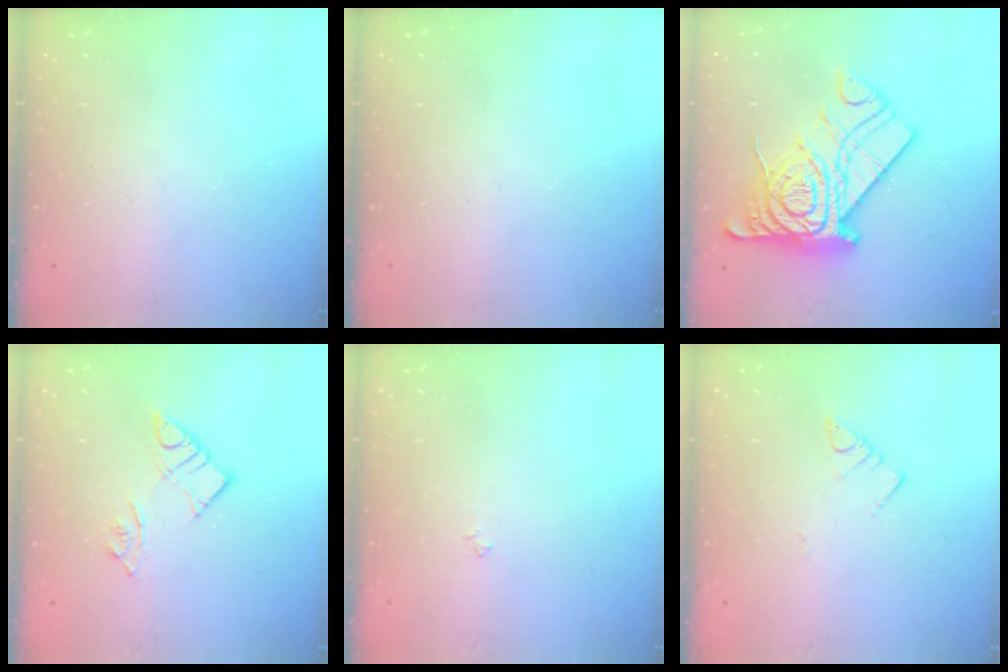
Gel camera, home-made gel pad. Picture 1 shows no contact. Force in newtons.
{"total": 0.0}
{"total": 23.2, "press": 23.1, "slide": 2.3}
{"total": 9.2, "press": 9.2, "slide": 0.6}
{"total": 2.4, "press": 2.3, "slide": 0.5}
{"total": 2.7, "press": 2.7, "slide": 0.3}